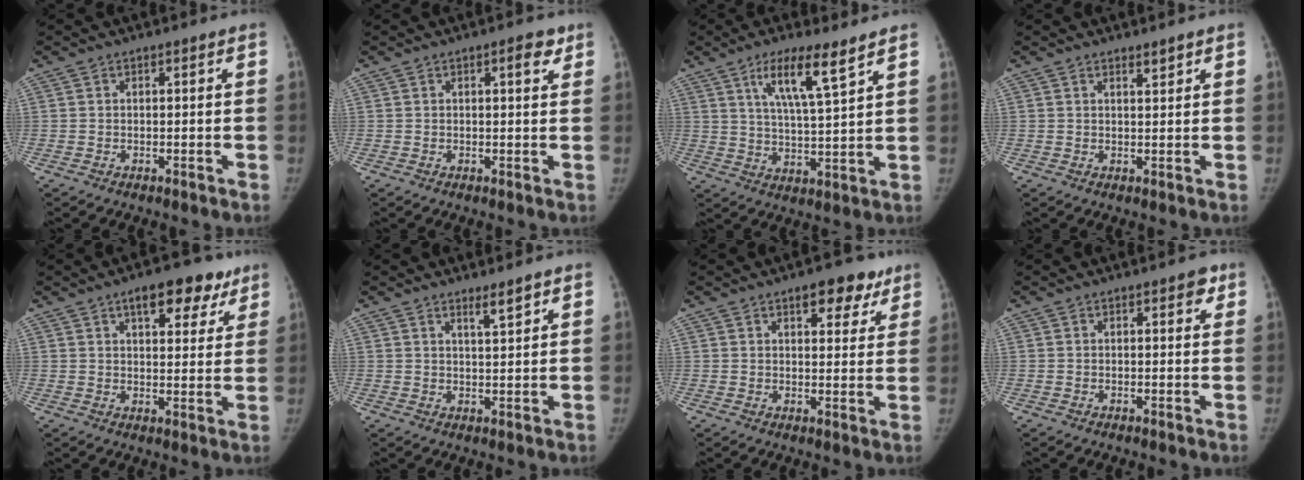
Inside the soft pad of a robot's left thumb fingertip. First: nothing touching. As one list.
[{"total": 2.7, "force": [1.4, 1.0, 2.1], "torque": [-0.022, -0.004, 0.016]}, {"total": 9.9, "force": [5.9, 1.4, 7.8], "torque": [-0.138, -0.033, 0.108]}, {"total": 1.4, "force": [1.2, 0.4, 0.7], "torque": [-0.006, -0.010, 0.020]}, {"total": 10.7, "force": [6.3, 5.2, 7.0], "torque": [-0.052, -0.016, 0.082]}, {"total": 3.0, "force": [2.2, 0.3, 2.0], "torque": [-0.029, -0.020, 0.038]}, {"total": 7.9, "force": [4.8, 4.0, 4.9], "torque": [-0.025, -0.017, 0.058]}, {"total": 2.2, "force": [1.1, 1.1, 1.5], "torque": [-0.005, -0.001, 0.009]}]